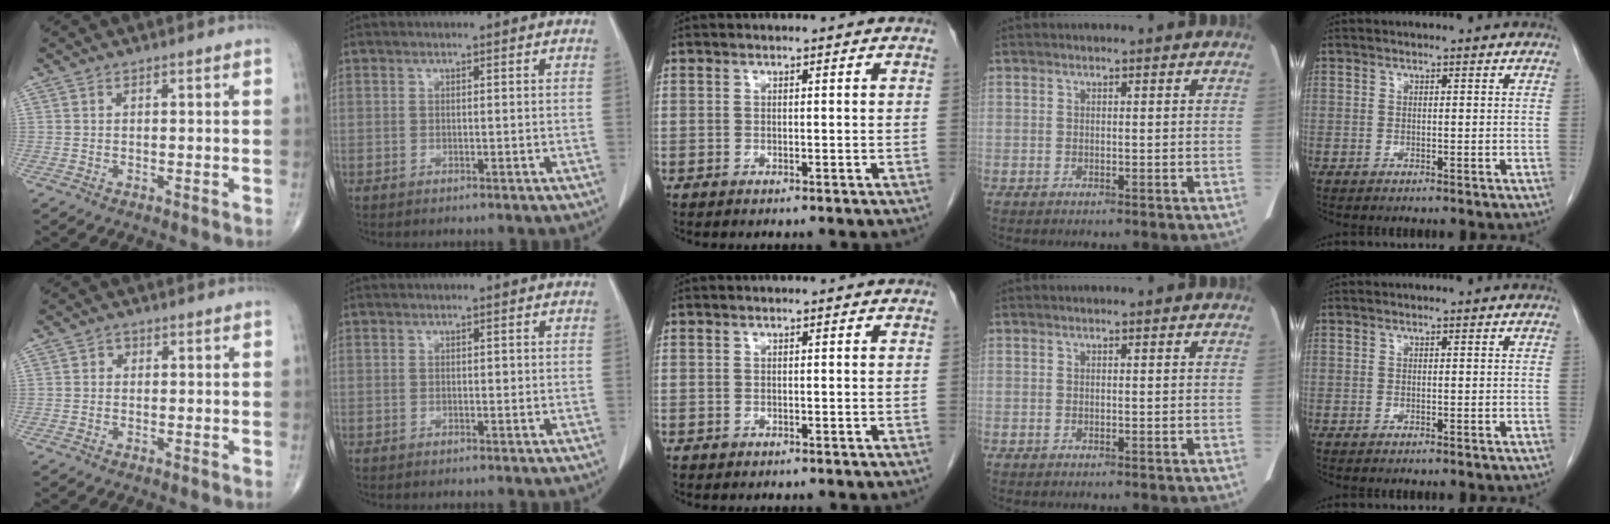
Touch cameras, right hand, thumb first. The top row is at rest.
{"thumb": {"total": 1.0, "force": [0.1, 0.9, 0.4], "torque": [0.003, 0.004, -0.002]}}